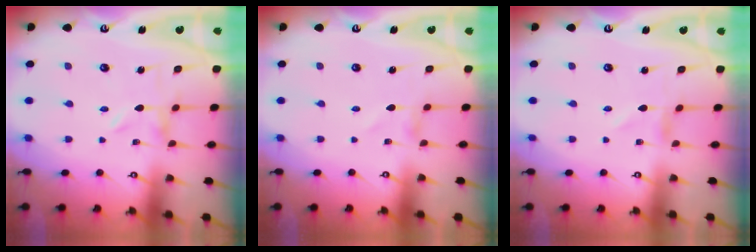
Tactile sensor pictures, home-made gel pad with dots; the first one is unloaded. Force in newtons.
{"total": 0.7, "press": 0.6, "slide": 0.1}
{"total": 1.0, "press": 0.9, "slide": 0.1}